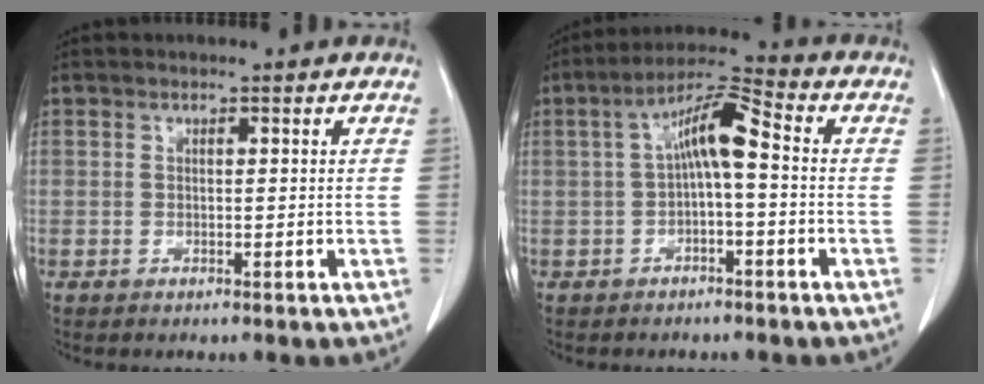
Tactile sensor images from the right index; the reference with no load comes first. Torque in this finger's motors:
{"motor_torque": [0.61, -0.19, 0.31, 0.13]}